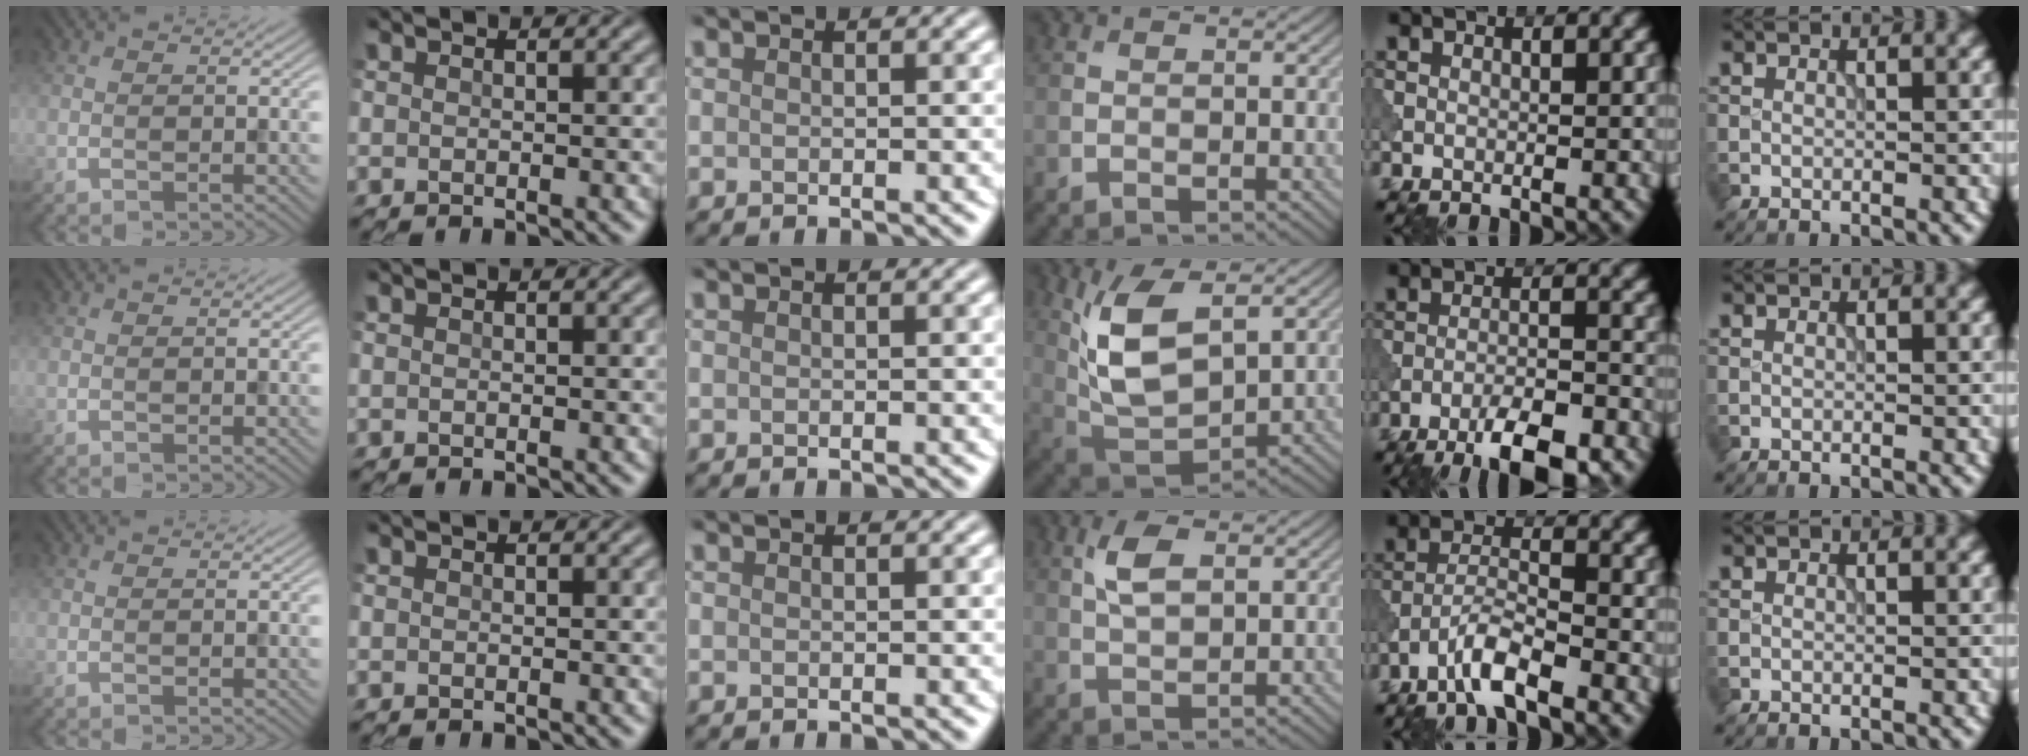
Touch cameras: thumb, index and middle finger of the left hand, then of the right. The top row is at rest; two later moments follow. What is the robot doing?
{"motion": "shake", "object": "bell"}